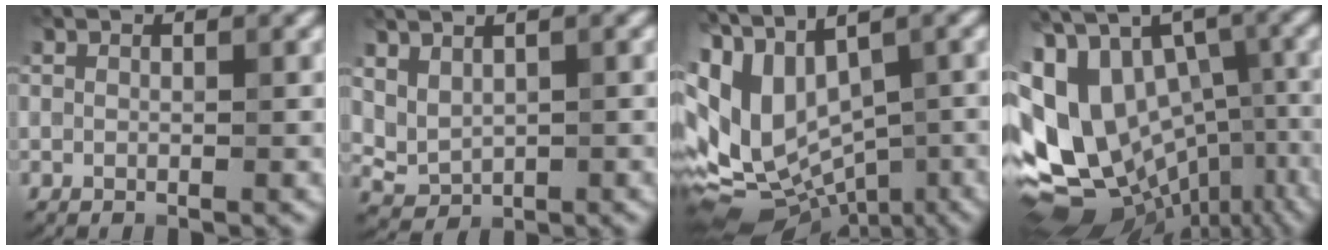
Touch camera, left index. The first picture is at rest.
{"total": 2.2, "force": [1.2, 1.4, 1.3], "torque": [-0.028, -0.005, 0.031]}
{"total": 10.9, "force": [-0.8, 6.4, 8.8], "torque": [-0.162, 0.003, 0.014]}
{"total": 14.9, "force": [-1.7, 10.3, 10.7], "torque": [-0.198, 0.000, 0.016]}